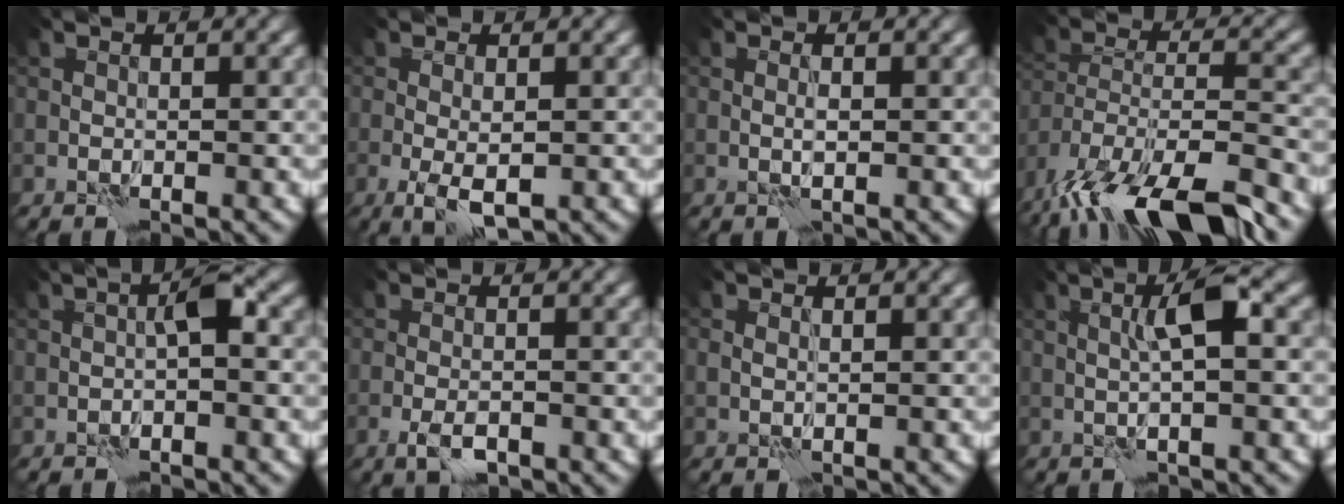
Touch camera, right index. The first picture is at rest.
{"total": 3.4, "force": [-1.0, 1.2, 3.0], "torque": [-0.056, -0.006, -0.014]}
{"total": 0.8, "force": [0.3, -0.1, 0.7], "torque": [-0.016, 0.000, 0.005]}
{"total": 15.5, "force": [-11.8, 5.2, 8.5], "torque": [-0.180, -0.033, -0.172]}
{"total": 2.2, "force": [0.0, 0.3, 2.2], "torque": [-0.038, 0.011, -0.003]}
{"total": 2.0, "force": [-1.0, 0.6, 1.7], "torque": [-0.035, -0.003, -0.019]}
{"total": 0.7, "force": [0.4, 0.4, 0.4], "torque": [-0.010, -0.001, 0.008]}
{"total": 3.4, "force": [0.8, 0.1, 3.3], "torque": [-0.061, 0.011, 0.013]}